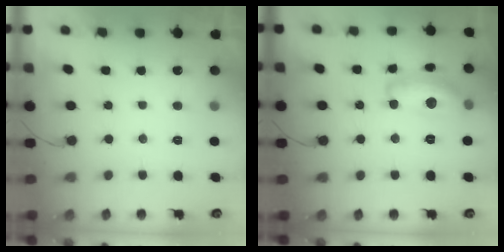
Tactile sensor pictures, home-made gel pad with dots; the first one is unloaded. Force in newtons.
{"total": 14.3, "press": 14.2, "slide": 1.1}